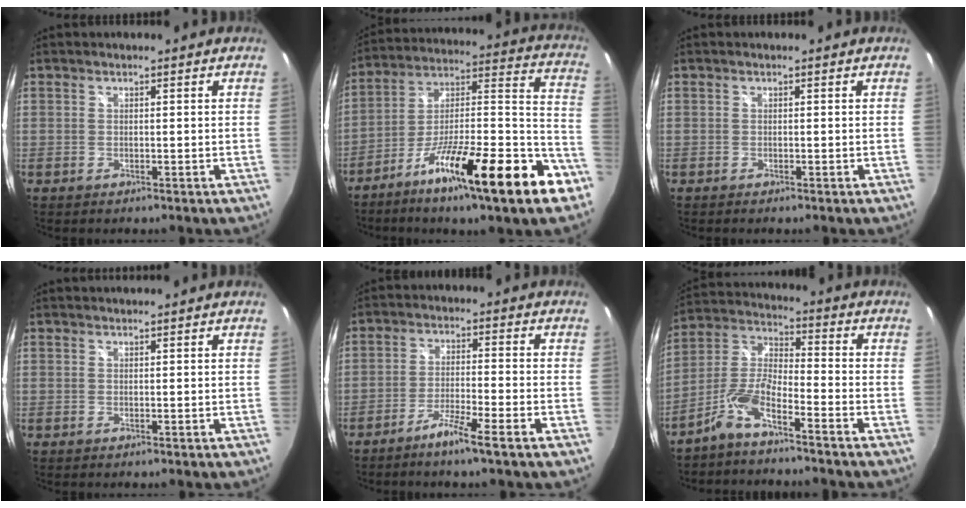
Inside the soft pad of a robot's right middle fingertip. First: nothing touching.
{"total": 24.6, "force": [-14.3, 3.6, 19.7], "torque": [-0.273, -0.002, -0.230]}
{"total": 0.0}
{"total": 1.1, "force": [1.0, -0.3, 0.1], "torque": [-0.007, -0.003, 0.016]}
{"total": 5.8, "force": [-3.9, -0.9, 4.2], "torque": [-0.100, -0.001, -0.076]}
{"total": 6.6, "force": [-5.0, 0.5, 4.3], "torque": [-0.109, 0.016, -0.106]}